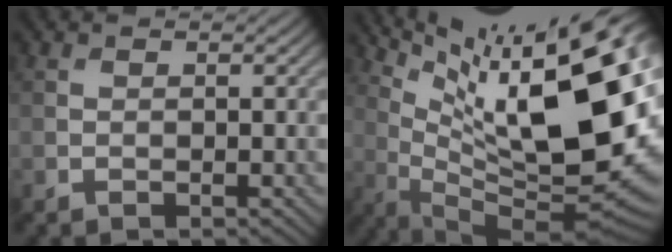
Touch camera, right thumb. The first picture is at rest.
{"total": 20.4, "force": [7.3, 6.0, 18.0], "torque": [-0.261, 0.017, 0.132]}